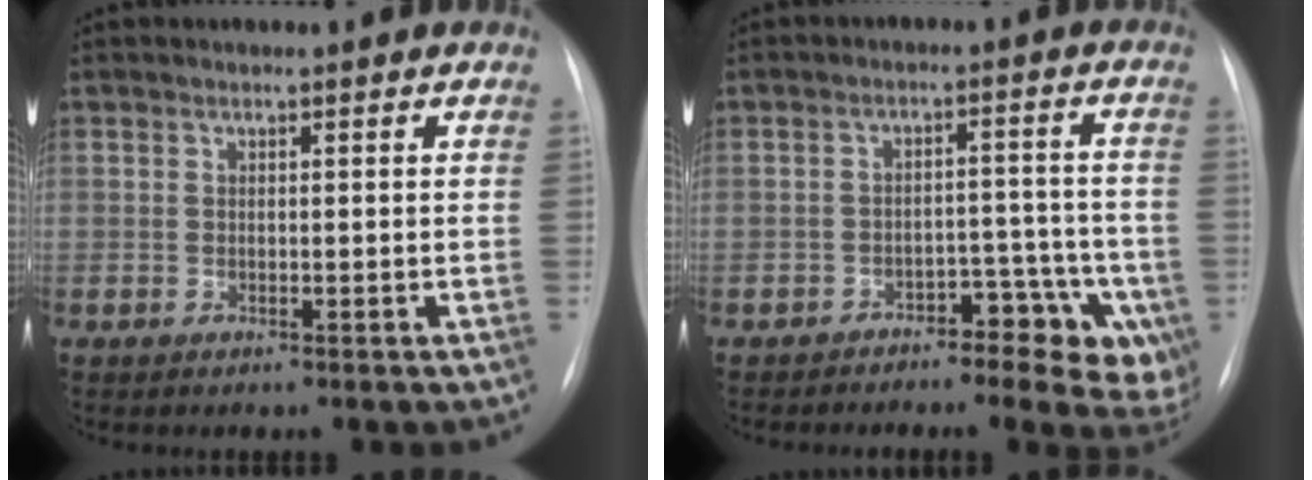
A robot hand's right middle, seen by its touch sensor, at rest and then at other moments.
{"total": 9.2, "force": [-5.5, 4.6, 5.8], "torque": [-0.043, 0.024, -0.078]}